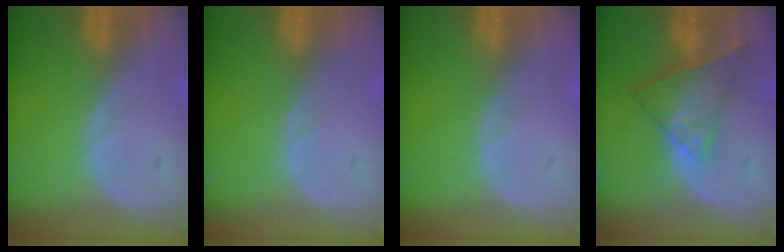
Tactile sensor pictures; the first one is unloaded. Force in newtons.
{"total": 0.0}
{"total": 0.0}
{"total": 7.7, "press": 6.4, "slide": 4.3}